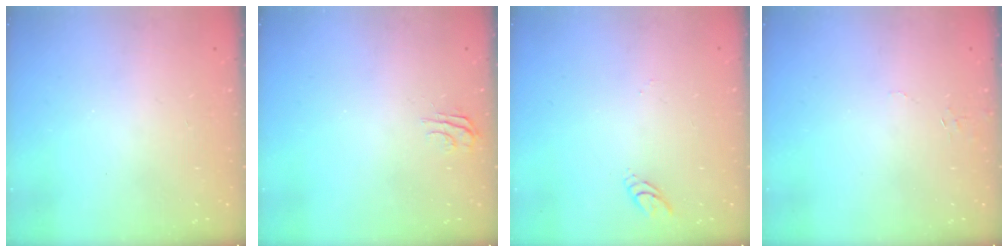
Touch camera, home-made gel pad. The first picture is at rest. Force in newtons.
{"total": 5.0, "press": 5.0, "slide": 0.5}
{"total": 4.6, "press": 4.5, "slide": 0.4}
{"total": 4.6, "press": 4.5, "slide": 0.4}